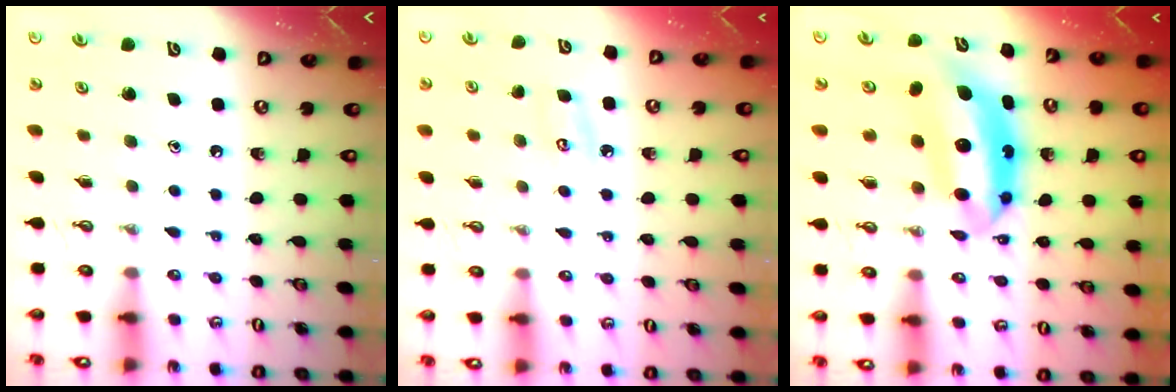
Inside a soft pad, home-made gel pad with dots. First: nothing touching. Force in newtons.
{"total": 5.0, "press": 5.0, "slide": 0.2}
{"total": 8.7, "press": 8.7, "slide": 0.7}